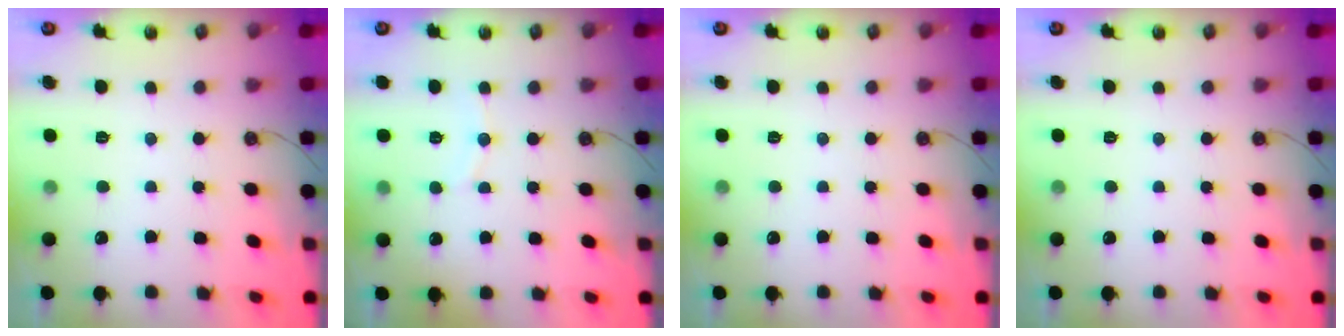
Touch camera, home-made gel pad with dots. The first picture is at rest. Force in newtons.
{"total": 5.0, "press": 4.9, "slide": 1.0}
{"total": 0.0}
{"total": 0.0}